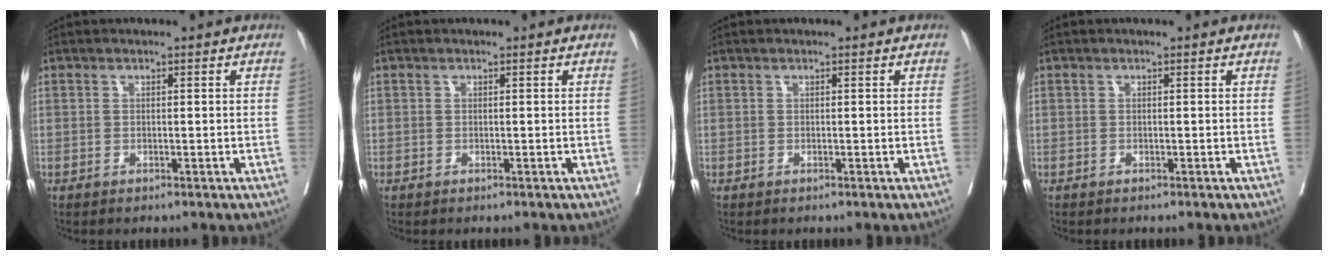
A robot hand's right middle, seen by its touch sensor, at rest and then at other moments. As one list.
[{"total": 0.0}, {"total": 0.0}, {"total": 0.0}]